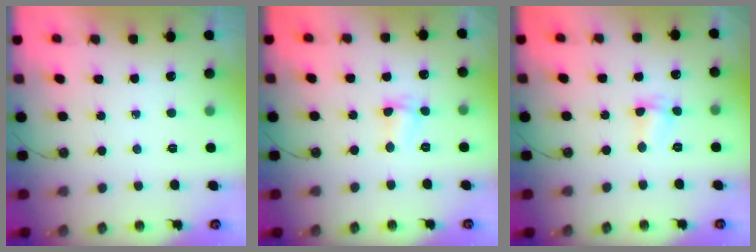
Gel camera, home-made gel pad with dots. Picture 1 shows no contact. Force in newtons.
{"total": 2.5, "press": 2.5, "slide": 0.4}
{"total": 2.5, "press": 2.5, "slide": 0.4}